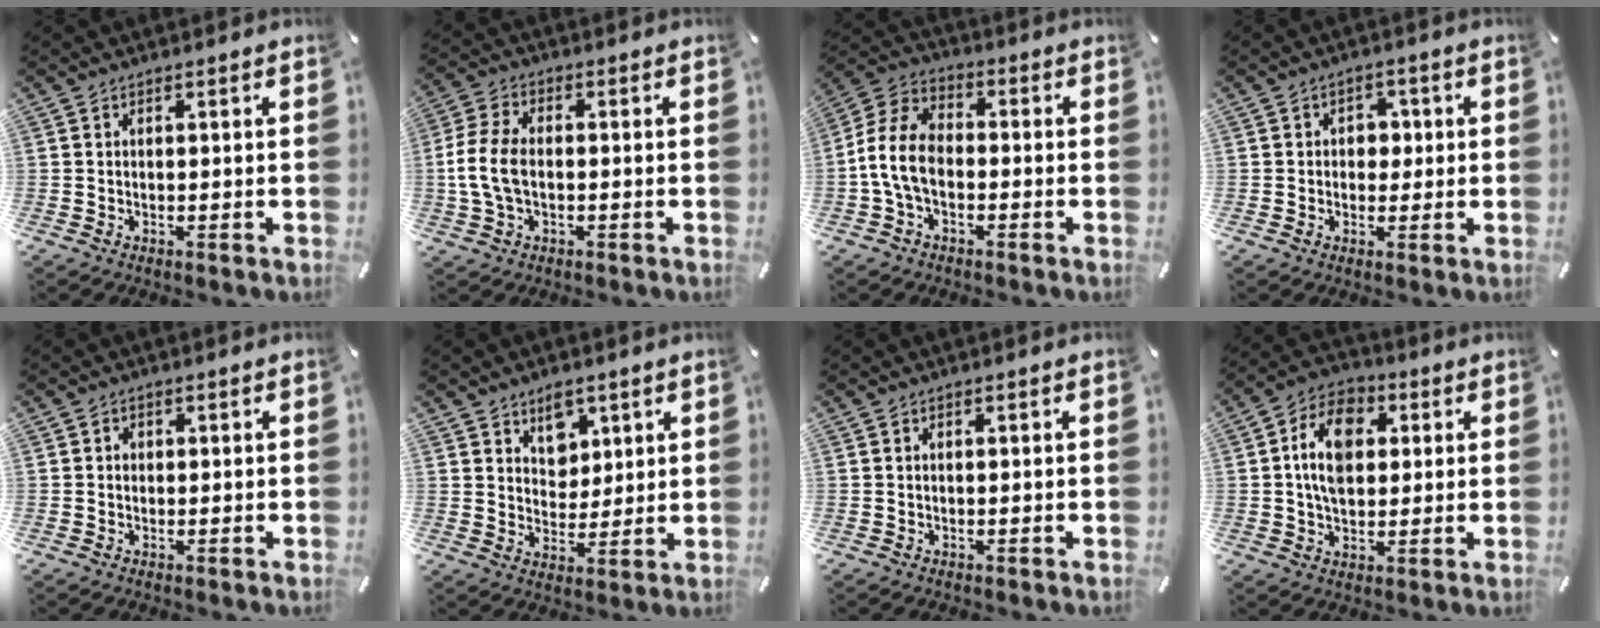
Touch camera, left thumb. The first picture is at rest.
{"total": 8.6, "force": [-1.1, 5.6, 6.5], "torque": [-0.147, 0.005, -0.022]}
{"total": 10.0, "force": [-3.0, 6.5, 6.9], "torque": [-0.151, 0.017, -0.055]}
{"total": 3.9, "force": [-0.2, 3.3, 2.0], "torque": [-0.020, 0.000, -0.012]}
{"total": 1.0, "force": [0.0, 0.9, 0.2], "torque": [-0.004, 0.005, -0.002]}
{"total": 6.9, "force": [4.3, 5.3, 1.0], "torque": [0.003, -0.030, 0.074]}
{"total": 0.0}
{"total": 12.1, "force": [2.0, 8.7, 8.2], "torque": [-0.149, 0.008, 0.032]}